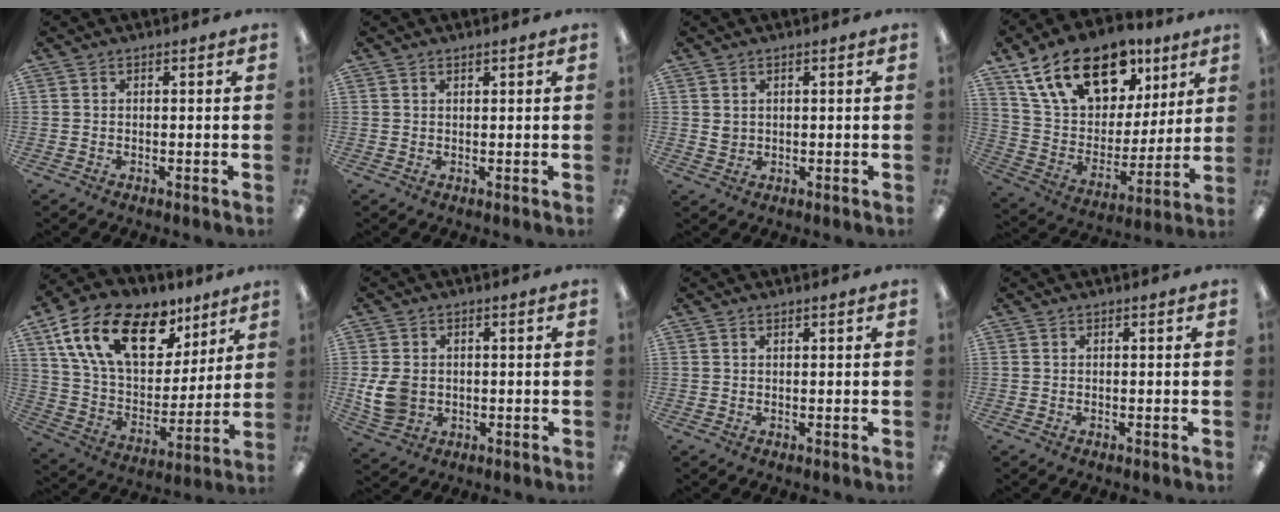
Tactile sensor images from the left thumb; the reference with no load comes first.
{"total": 0.9, "force": [0.7, 0.3, 0.3], "torque": [-0.007, 0.000, 0.014]}
{"total": 1.9, "force": [1.0, 1.6, 0.5], "torque": [-0.004, 0.000, 0.015]}
{"total": 22.1, "force": [13.4, 12.9, 12.0], "torque": [-0.208, -0.059, 0.242]}
{"total": 21.7, "force": [11.8, 12.3, 13.6], "torque": [-0.249, -0.050, 0.211]}
{"total": 7.4, "force": [-0.3, 6.1, 4.2], "torque": [-0.095, 0.006, -0.002]}
{"total": 0.6, "force": [0.5, 0.2, 0.3], "torque": [-0.007, 0.002, 0.009]}
{"total": 0.0}